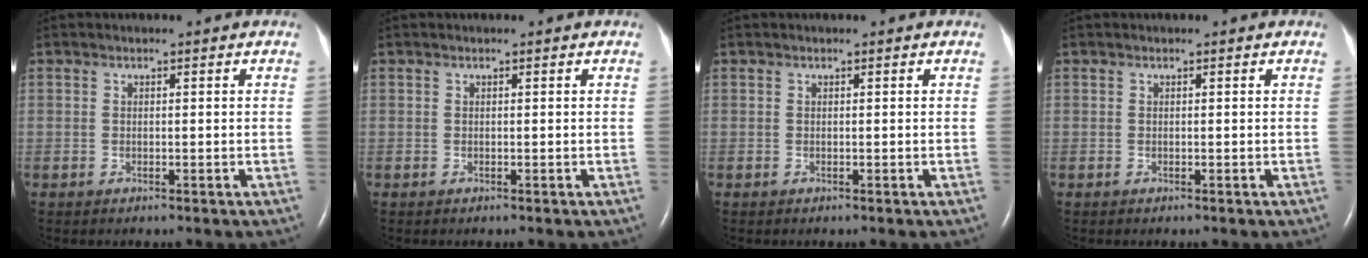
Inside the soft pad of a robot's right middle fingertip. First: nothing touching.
{"total": 0.0}
{"total": 0.0}
{"total": 0.0}